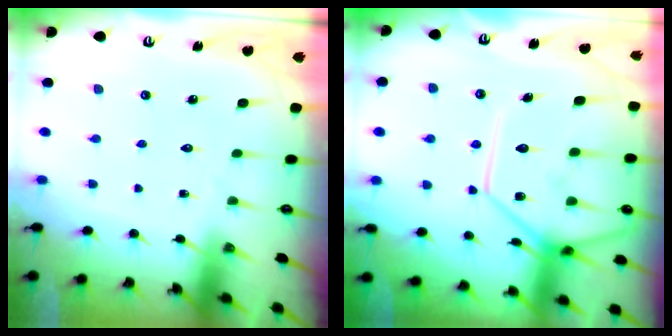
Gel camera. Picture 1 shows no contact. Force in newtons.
{"total": 17.5, "press": 17.4, "slide": 1.7}